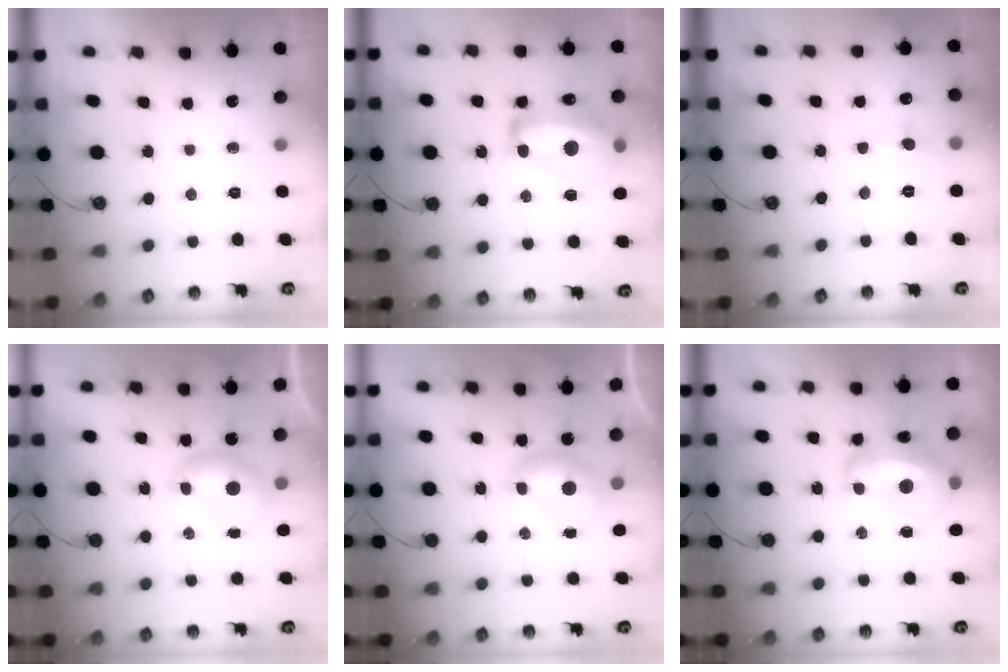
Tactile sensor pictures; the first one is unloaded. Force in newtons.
{"total": 11.8, "press": 11.7, "slide": 1.8}
{"total": 0.7, "press": 0.7, "slide": 0.3}
{"total": 0.0}
{"total": 0.0}
{"total": 8.7, "press": 8.5, "slide": 2.0}